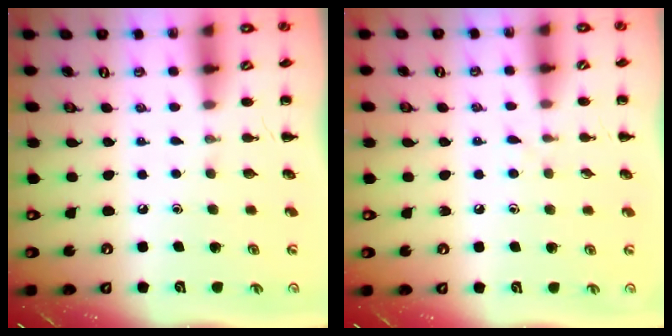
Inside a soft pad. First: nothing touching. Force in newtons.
{"total": 3.9, "press": 3.5, "slide": 1.7}